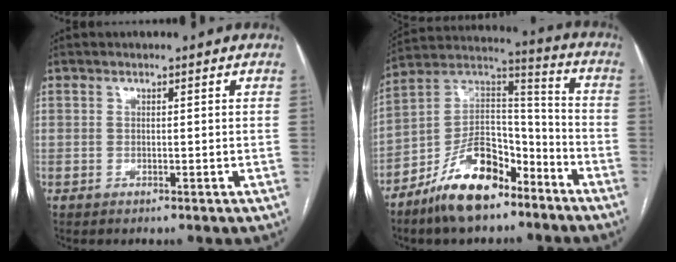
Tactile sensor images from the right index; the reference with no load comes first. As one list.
[{"total": 15.7, "force": [-10.4, 6.8, 9.6], "torque": [-0.177, 0.023, -0.185]}]